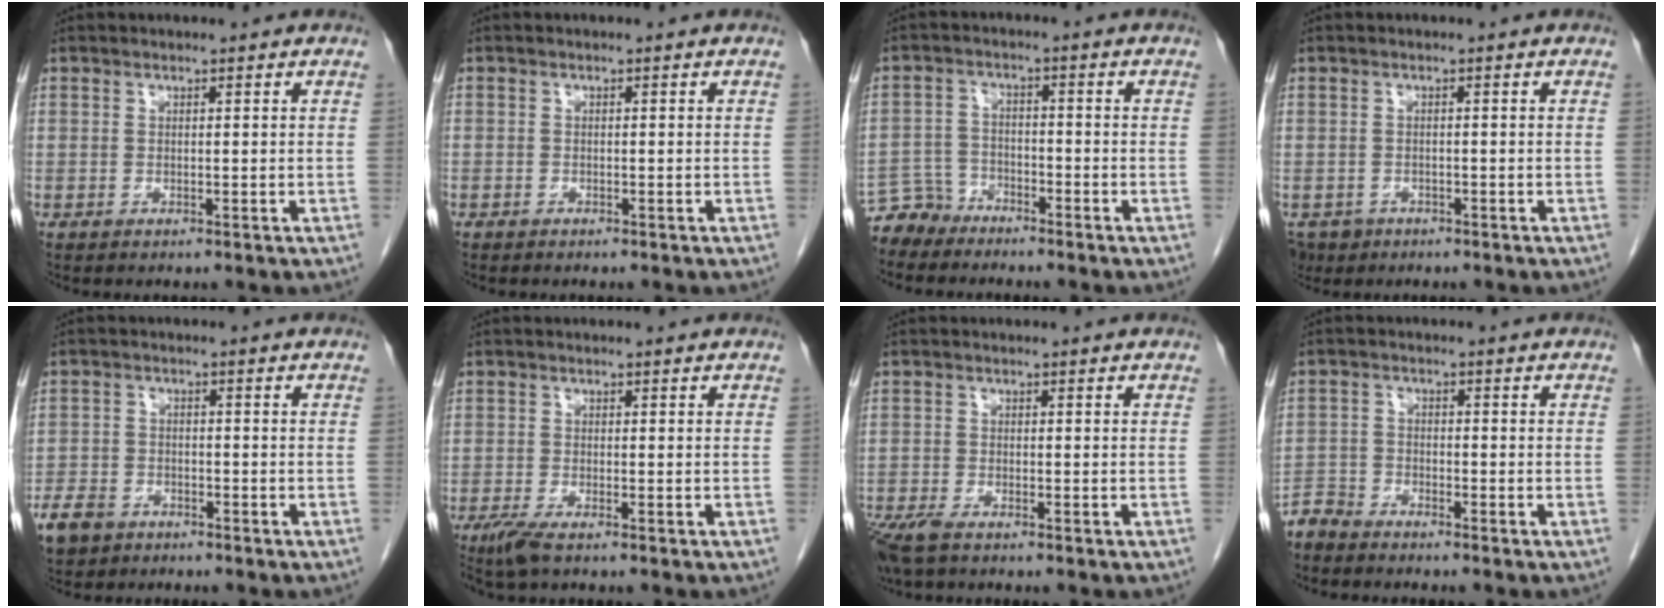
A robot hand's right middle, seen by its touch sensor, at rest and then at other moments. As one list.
[{"total": 0.5, "force": [-0.4, 0.3, 0.1], "torque": [-0.008, 0.002, -0.007]}, {"total": 4.1, "force": [-3.7, 1.7, -0.7], "torque": [0.013, -0.001, -0.073]}, {"total": 4.0, "force": [-2.5, 3.0, 0.6], "torque": [-0.012, 0.001, -0.039]}, {"total": 5.4, "force": [-3.8, 3.4, 1.7], "torque": [-0.037, 0.002, -0.067]}, {"total": 3.1, "force": [-2.2, 0.5, 2.2], "torque": [-0.051, -0.010, -0.045]}, {"total": 4.8, "force": [-3.6, 1.3, 2.9], "torque": [-0.061, -0.014, -0.065]}, {"total": 3.1, "force": [-3.1, 0.5, -0.1], "torque": [0.009, -0.008, -0.062]}]